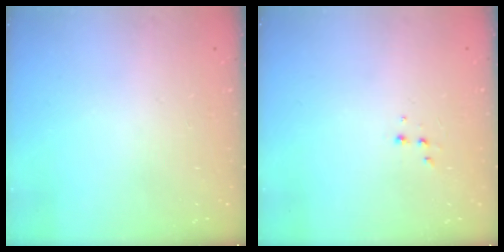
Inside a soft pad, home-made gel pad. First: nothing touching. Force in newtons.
{"total": 1.9, "press": 1.9, "slide": 0.2}